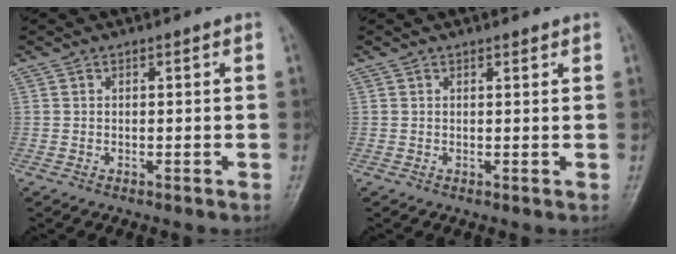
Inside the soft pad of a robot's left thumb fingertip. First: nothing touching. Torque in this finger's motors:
{"motor_torque": [-0.11, -0.09, 0.07, 0.08, 0.02]}